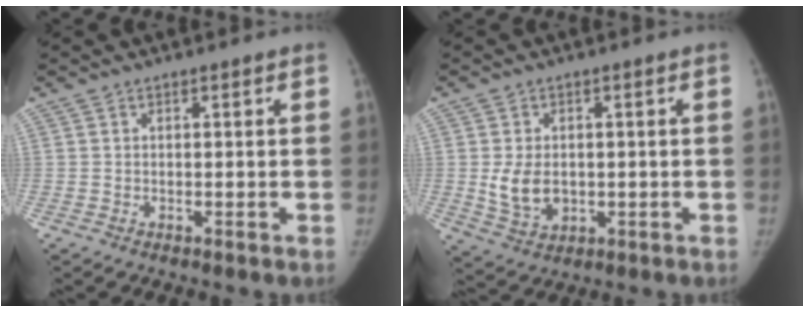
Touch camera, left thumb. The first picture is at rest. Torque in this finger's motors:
{"motor_torque": [-0.78, 0.80, 0.54, -0.60, 0.15]}